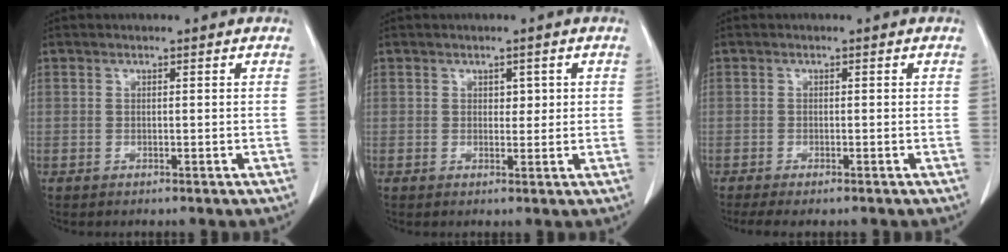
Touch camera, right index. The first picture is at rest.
{"total": 1.7, "force": [0.5, 1.1, 1.2], "torque": [-0.012, -0.001, 0.007]}
{"total": 4.4, "force": [-3.6, 0.8, 2.4], "torque": [-0.034, -0.012, -0.052]}